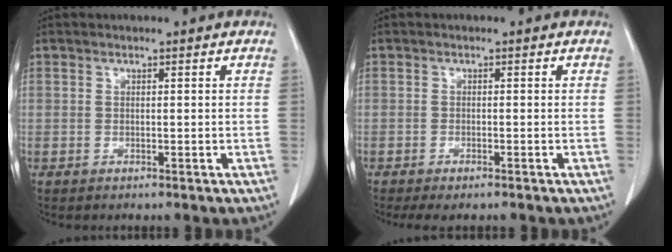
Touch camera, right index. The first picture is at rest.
{"total": 2.5, "force": [-2.0, 0.7, 1.4], "torque": [-0.026, -0.008, -0.028]}